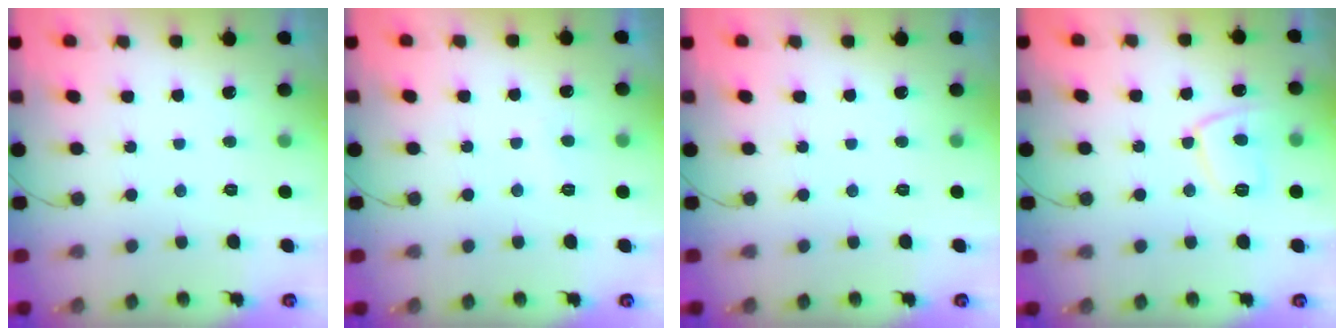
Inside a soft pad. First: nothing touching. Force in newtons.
{"total": 1.3, "press": 1.2, "slide": 0.4}
{"total": 0.0}
{"total": 9.7, "press": 9.7, "slide": 0.7}